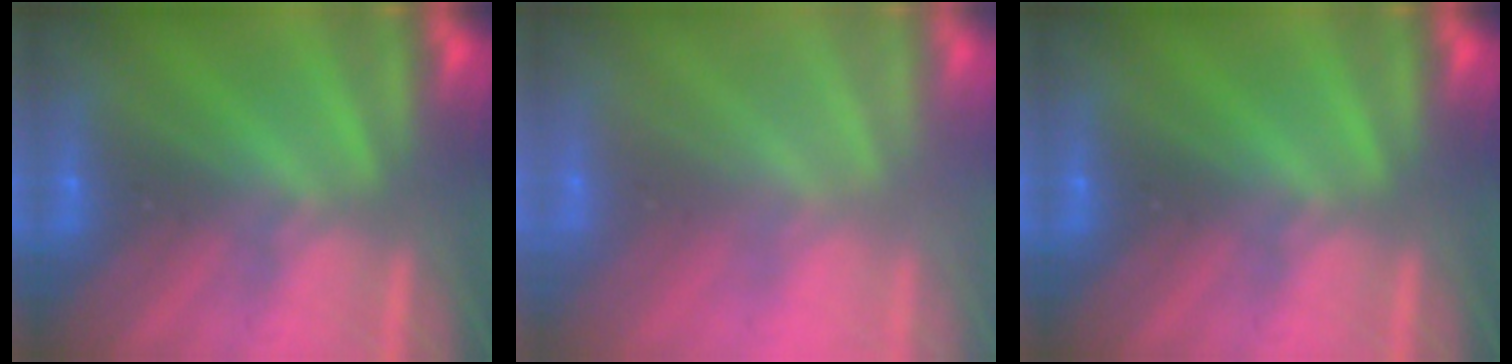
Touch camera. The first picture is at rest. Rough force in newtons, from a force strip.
{"total": 3.4}
{"total": 0.0}